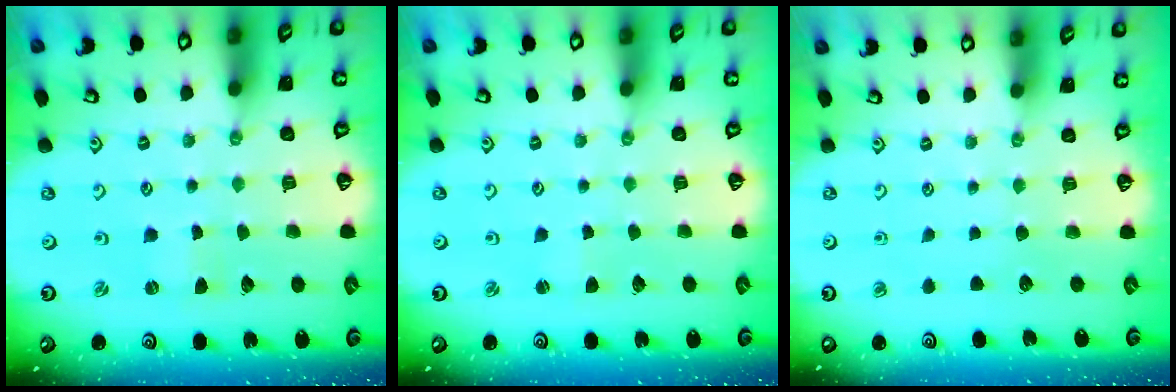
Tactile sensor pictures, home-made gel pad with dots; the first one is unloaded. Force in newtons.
{"total": 1.5, "press": 1.4, "slide": 0.2}
{"total": 0.0}